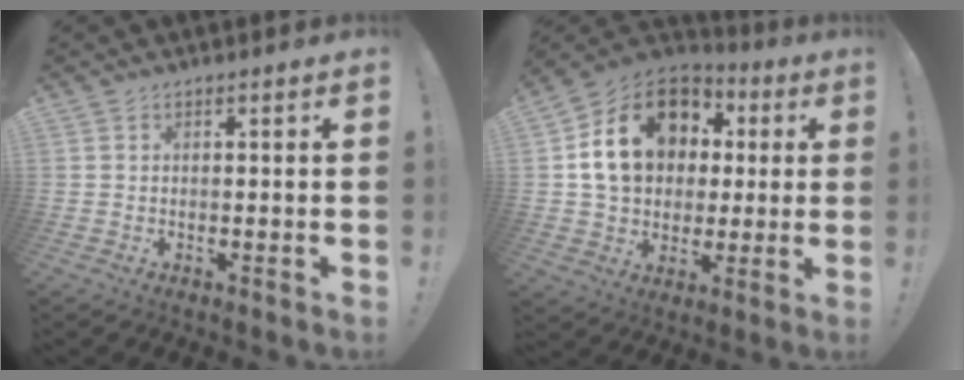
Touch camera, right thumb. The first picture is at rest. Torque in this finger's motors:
{"motor_torque": [1.45, 1.50, 0.94, 0.31, 0.59]}